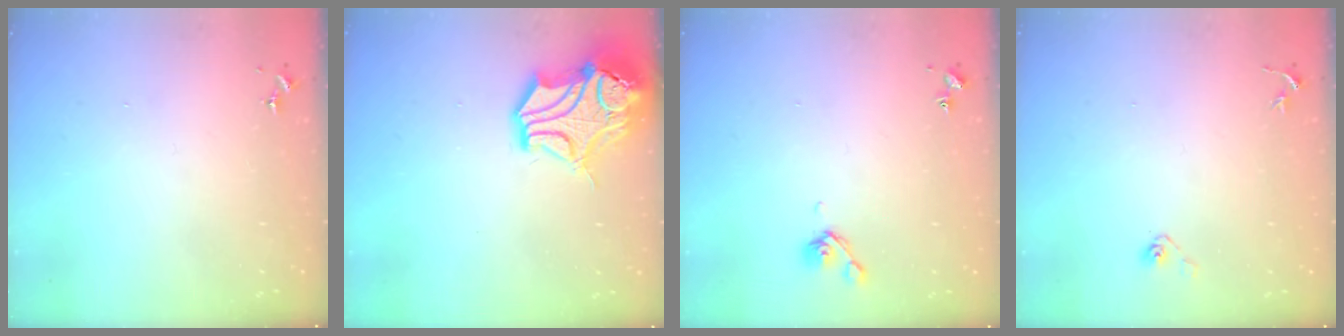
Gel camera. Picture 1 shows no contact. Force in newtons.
{"total": 16.3, "press": 16.2, "slide": 2.2}
{"total": 5.2, "press": 5.1, "slide": 1.0}
{"total": 3.6, "press": 3.3, "slide": 1.4}